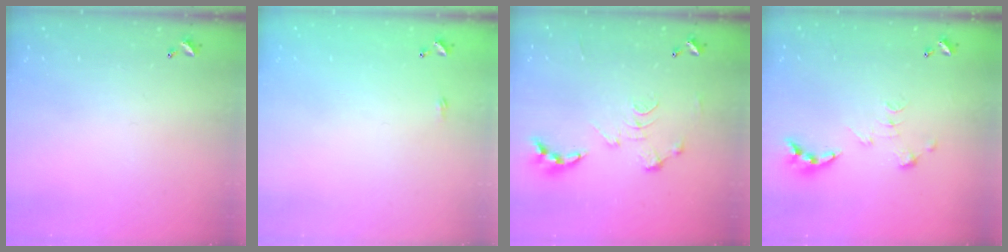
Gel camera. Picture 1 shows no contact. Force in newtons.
{"total": 2.2, "press": 2.1, "slide": 0.4}
{"total": 0.0}
{"total": 3.3, "press": 3.3, "slide": 0.4}